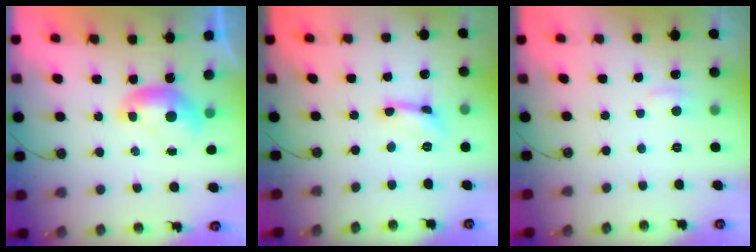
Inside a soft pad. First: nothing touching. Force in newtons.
{"total": 0.9, "press": 0.8, "slide": 0.1}
{"total": 1.0, "press": 0.5, "slide": 0.8}